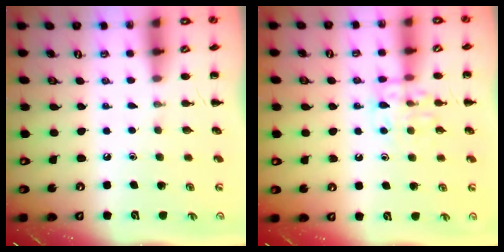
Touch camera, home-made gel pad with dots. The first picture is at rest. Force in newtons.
{"total": 10.7, "press": 10.6, "slide": 0.8}